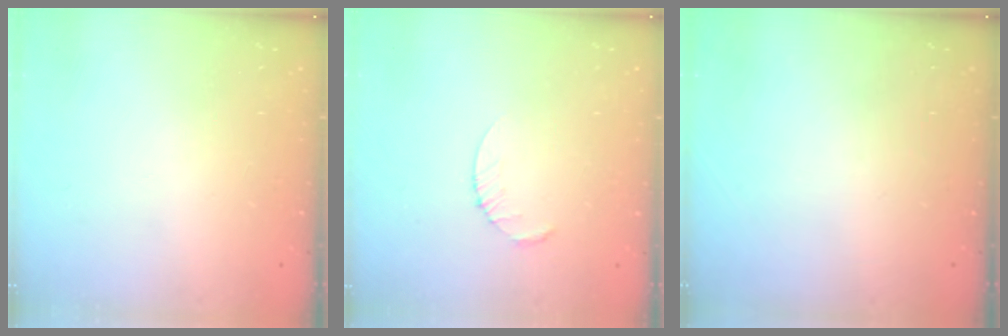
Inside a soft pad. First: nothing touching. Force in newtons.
{"total": 2.5, "press": 2.5, "slide": 0.3}
{"total": 0.0}